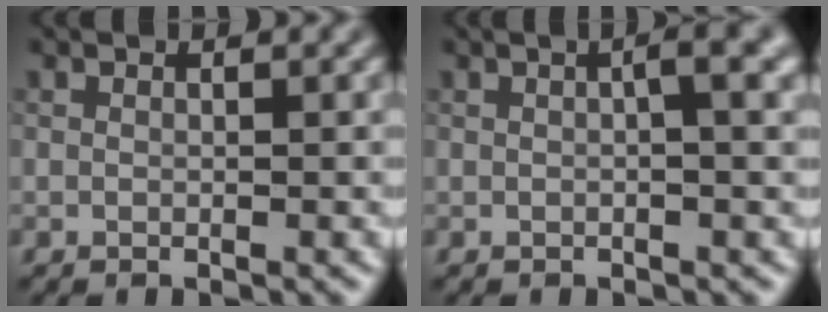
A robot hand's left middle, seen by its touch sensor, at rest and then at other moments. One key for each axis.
{"total": 3.1, "fx": 0.5, "fy": 0.7, "fz": 3.0, "tx": -0.039, "ty": 0.013, "tz": 0.003}